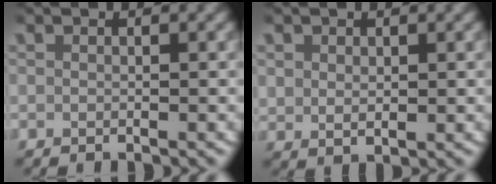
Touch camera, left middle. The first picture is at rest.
{"total": 1.6, "force": [0.8, 1.1, 0.9], "torque": [-0.015, -0.005, 0.025]}